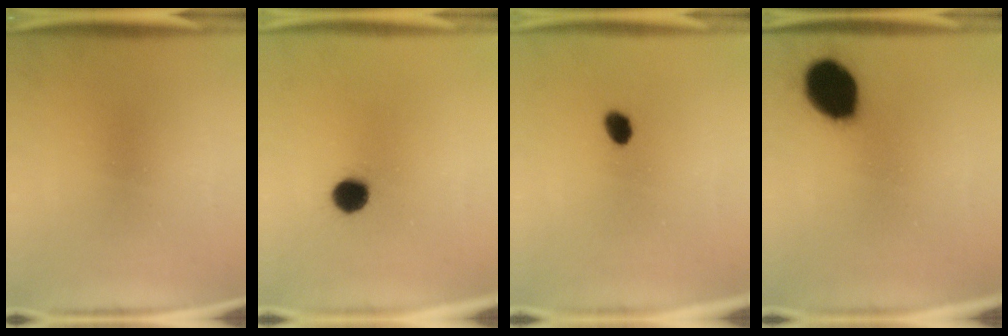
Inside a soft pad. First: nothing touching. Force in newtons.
{"total": 5.9}
{"total": 2.7}
{"total": 13.7}